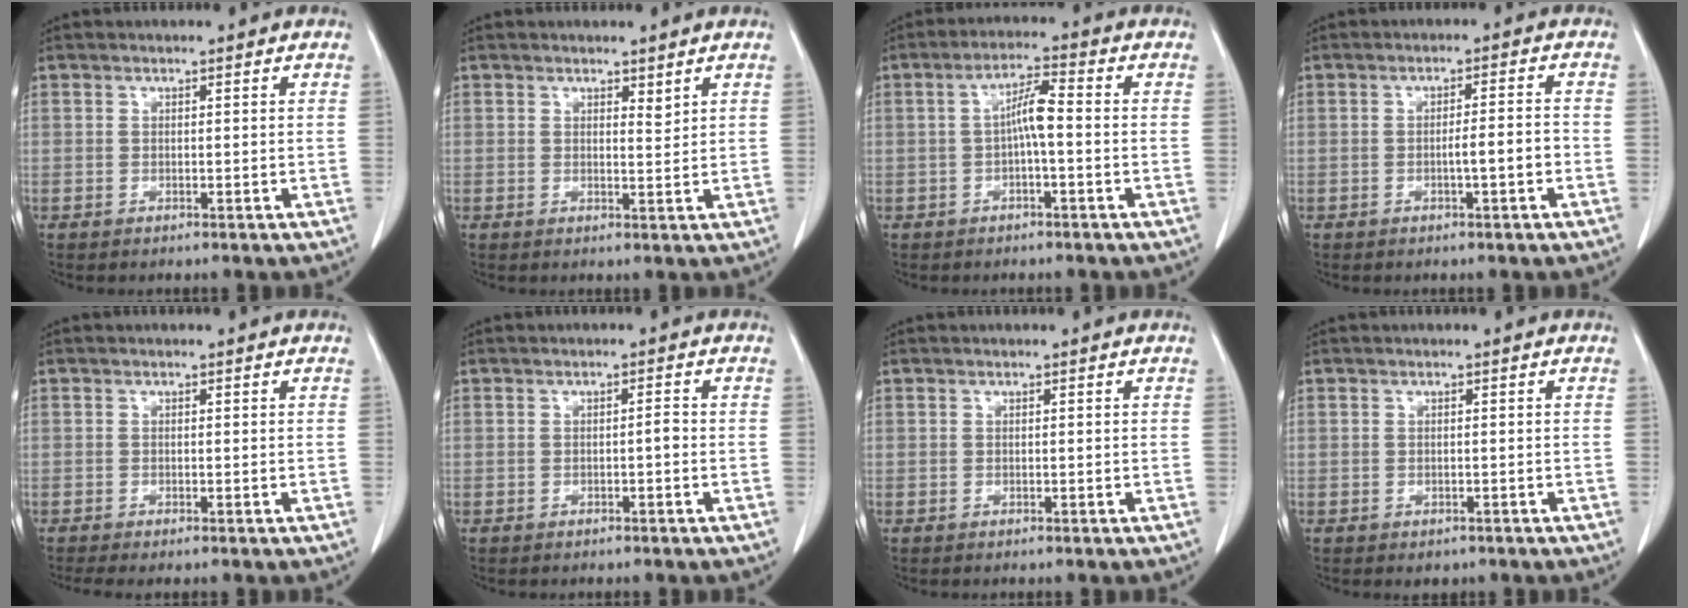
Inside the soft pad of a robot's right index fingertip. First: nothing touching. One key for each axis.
{"total": 1.4, "fx": 1.1, "fy": 0.3, "fz": 0.7, "tx": -0.014, "ty": -0.011, "tz": 0.018}
{"total": 4.7, "fx": -0.4, "fy": 0.6, "fz": 4.6, "tx": -0.087, "ty": 0.015, "tz": -0.006}
{"total": 3.4, "fx": -1.1, "fy": 0.2, "fz": 3.2, "tx": -0.050, "ty": 0.005, "tz": -0.015}
{"total": 1.1, "fx": -0.9, "fy": 0.1, "fz": 0.7, "tx": -0.019, "ty": -0.006, "tz": -0.017}
{"total": 1.0, "fx": -0.3, "fy": 0.1, "fz": 1.0, "tx": -0.014, "ty": 0.003, "tz": -0.003}
{"total": 0.0}
{"total": 1.3, "fx": -0.7, "fy": 1.0, "fz": 0.3, "tx": -0.009, "ty": 0.001, "tz": -0.004}